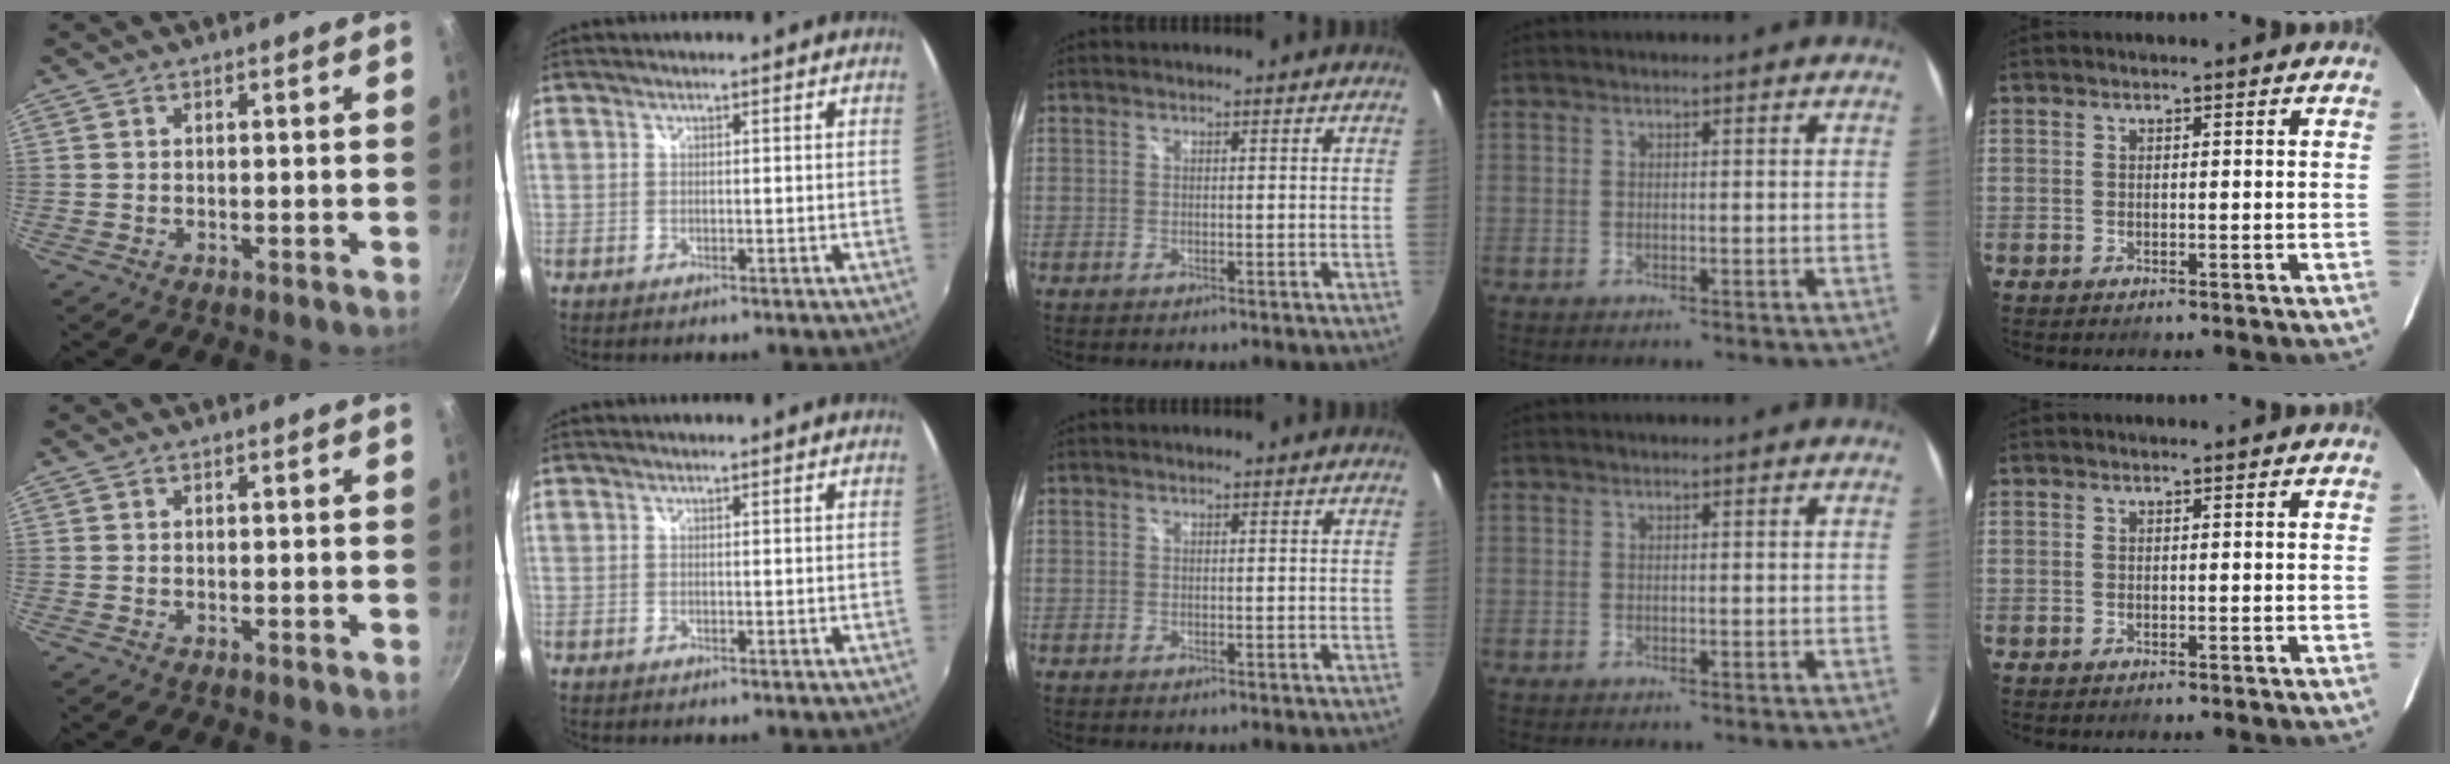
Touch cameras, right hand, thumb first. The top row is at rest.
{}